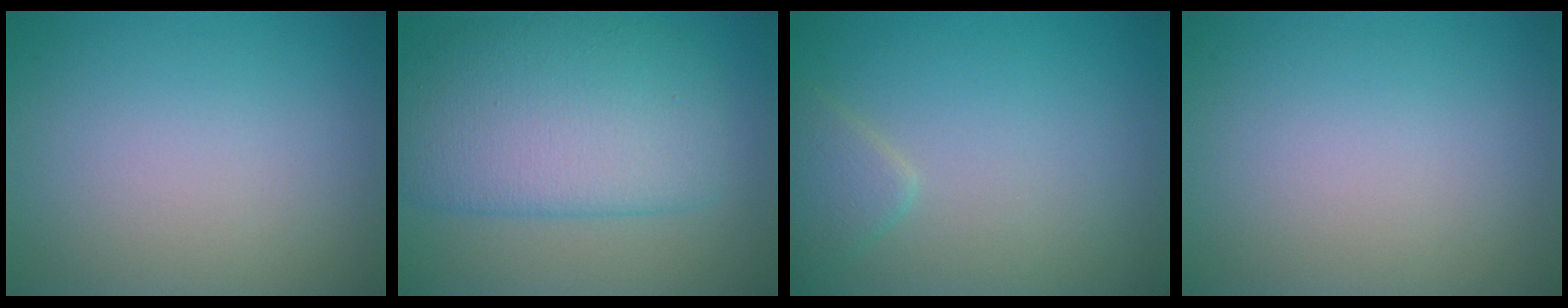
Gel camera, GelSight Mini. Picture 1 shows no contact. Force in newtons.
{"total": 7.9, "press": 7.9, "slide": 0.1}
{"total": 1.8, "press": 1.8, "slide": 0.1}
{"total": 0.0}